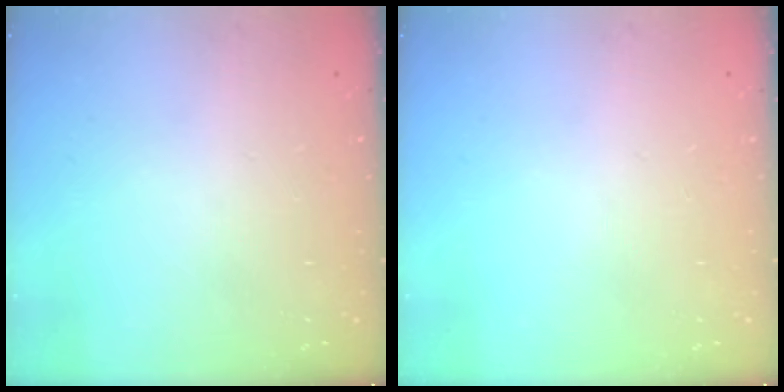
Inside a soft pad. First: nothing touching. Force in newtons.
{"total": 0.0}